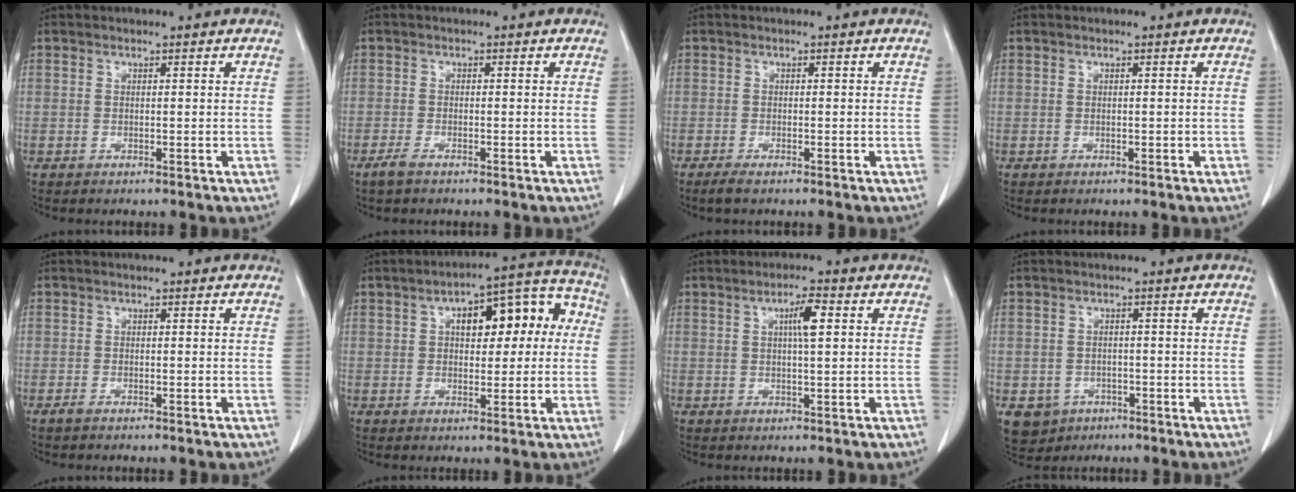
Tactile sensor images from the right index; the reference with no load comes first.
{"total": 1.9, "force": [-1.4, 0.4, 1.2], "torque": [-0.032, -0.003, -0.027]}
{"total": 1.7, "force": [-1.2, 0.2, 1.2], "torque": [-0.029, -0.005, -0.023]}
{"total": 0.0}
{"total": 0.8, "force": [-0.6, 0.1, 0.5], "torque": [-0.014, -0.002, -0.011]}
{"total": 12.8, "force": [2.5, 5.4, 11.3], "torque": [-0.141, 0.054, 0.036]}
{"total": 4.0, "force": [1.2, 0.4, 3.8], "torque": [-0.067, 0.004, 0.019]}
{"total": 5.4, "force": [-2.7, 4.5, 1.1], "torque": [-0.015, 0.006, -0.036]}